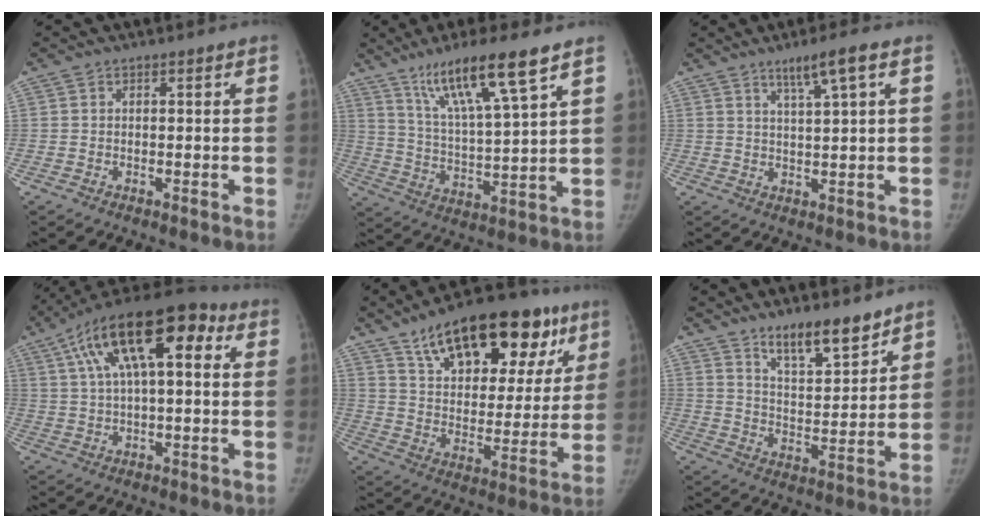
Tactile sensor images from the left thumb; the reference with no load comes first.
{"total": 15.1, "force": [9.6, 1.6, 11.6], "torque": [-0.207, -0.043, 0.179]}
{"total": 5.8, "force": [3.2, 0.0, 4.8], "torque": [-0.087, -0.013, 0.059]}
{"total": 21.2, "force": [7.5, 9.1, 17.7], "torque": [-0.289, 0.030, 0.117]}
{"total": 27.4, "force": [16.0, 12.7, 18.3], "torque": [-0.235, -0.018, 0.245]}
{"total": 11.3, "force": [8.7, 3.4, 6.3], "torque": [-0.080, -0.069, 0.152]}